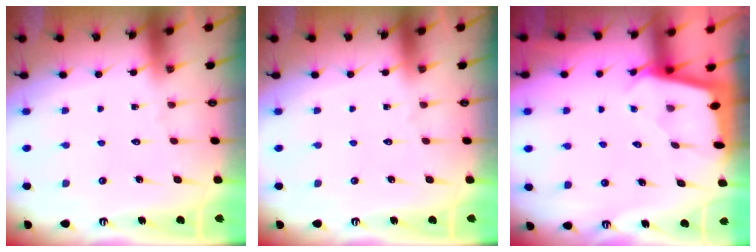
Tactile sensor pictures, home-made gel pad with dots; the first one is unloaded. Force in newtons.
{"total": 0.0}
{"total": 1.7, "press": 1.6, "slide": 0.1}